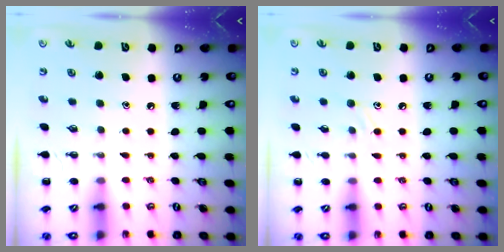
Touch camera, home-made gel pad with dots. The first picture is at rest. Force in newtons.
{"total": 7.0, "press": 6.6, "slide": 2.3}